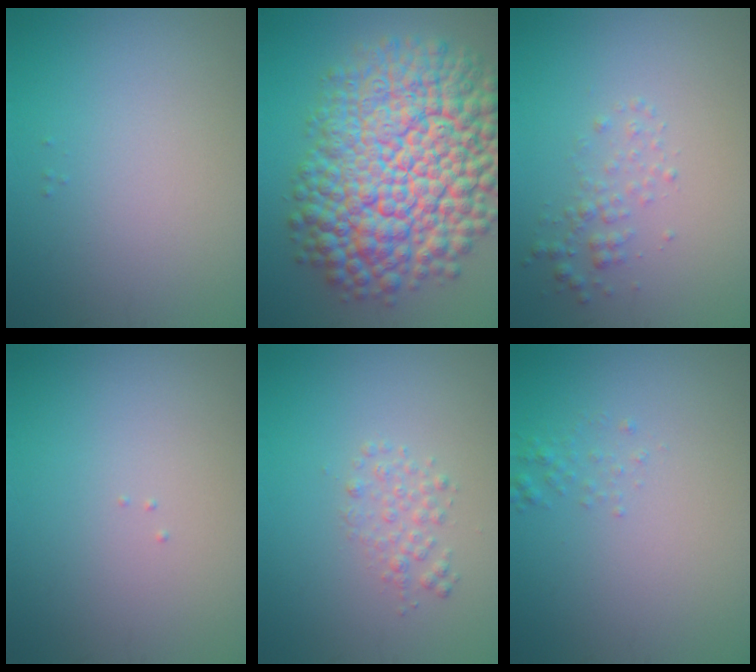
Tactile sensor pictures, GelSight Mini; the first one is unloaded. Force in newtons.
{"total": 17.5, "press": 17.5, "slide": 0.6}
{"total": 1.7, "press": 1.7, "slide": 0.0}
{"total": 0.0}
{"total": 1.5, "press": 1.5, "slide": 0.0}
{"total": 0.8, "press": 0.8, "slide": 0.1}